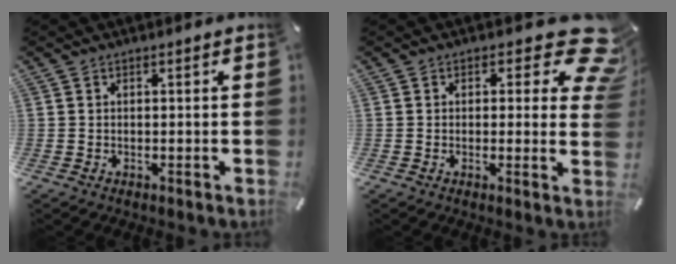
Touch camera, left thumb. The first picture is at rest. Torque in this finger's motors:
{"motor_torque": [0.89, 0.75, 0.17, -0.18, 0.02]}